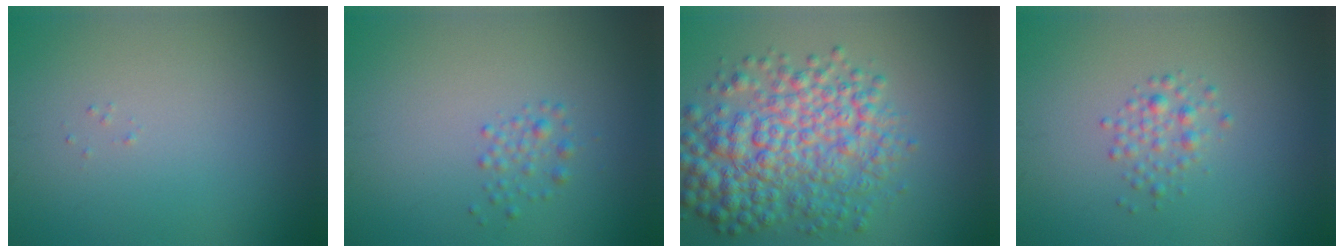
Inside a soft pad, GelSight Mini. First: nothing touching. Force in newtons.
{"total": 1.2, "press": 1.2, "slide": 0.0}
{"total": 7.9, "press": 7.9, "slide": 0.1}
{"total": 1.6, "press": 1.6, "slide": 0.0}